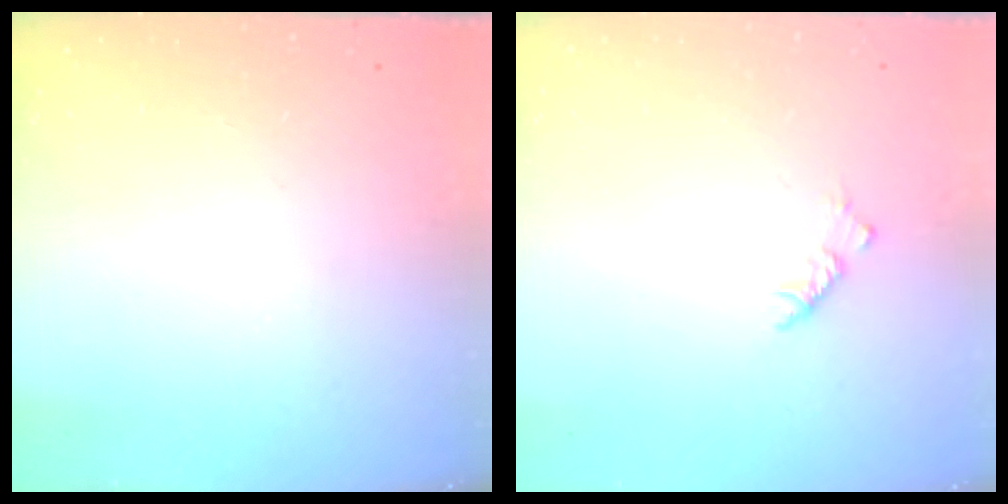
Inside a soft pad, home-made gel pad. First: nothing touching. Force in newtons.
{"total": 3.8, "press": 3.7, "slide": 0.8}